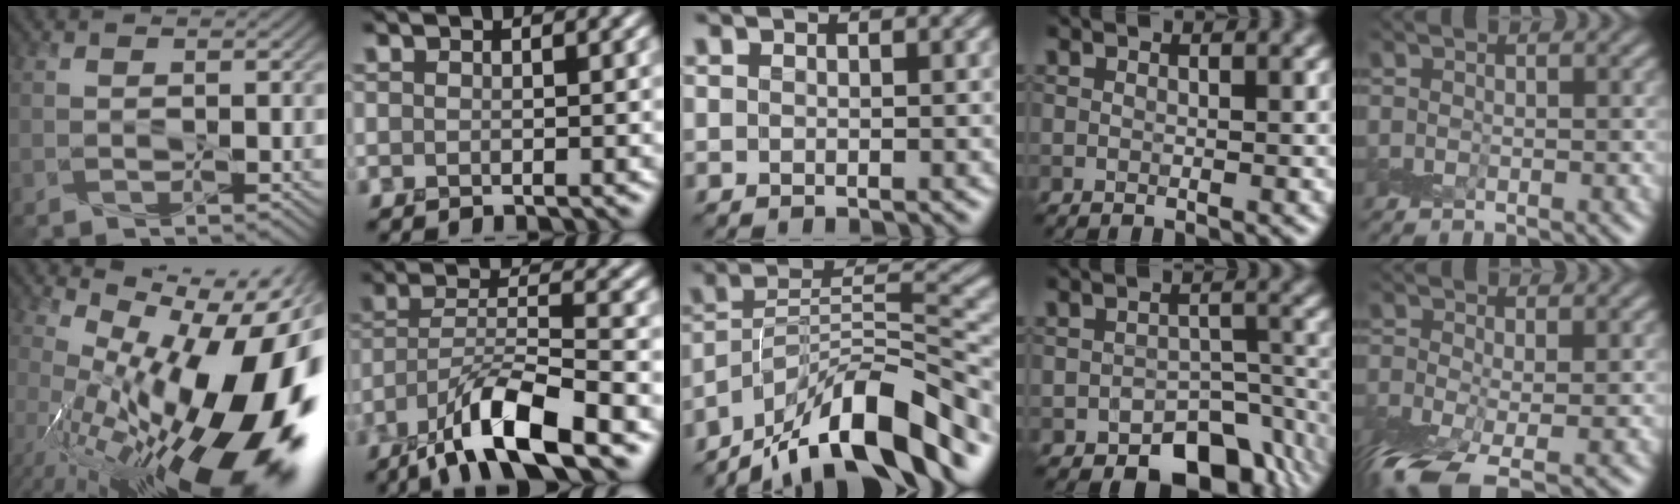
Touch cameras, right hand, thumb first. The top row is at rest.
{"thumb": {"total": 21.4, "force": [-2.9, 9.3, 19.1], "torque": [-0.274, -0.024, -0.053]}, "index": {"total": 8.7, "force": [-5.8, 1.8, 6.2], "torque": [-0.109, 0.002, -0.111]}, "middle": {"total": 12.9, "force": [-9.9, 3.2, 7.6], "torque": [-0.118, 0.025, -0.180]}, "ring": {"total": 7.9, "force": [-4.8, 4.6, 4.3], "torque": [-0.039, -0.019, -0.067]}, "little": {"total": 7.2, "force": [-4.4, 2.6, 5.1], "torque": [-0.115, -0.029, -0.088]}}